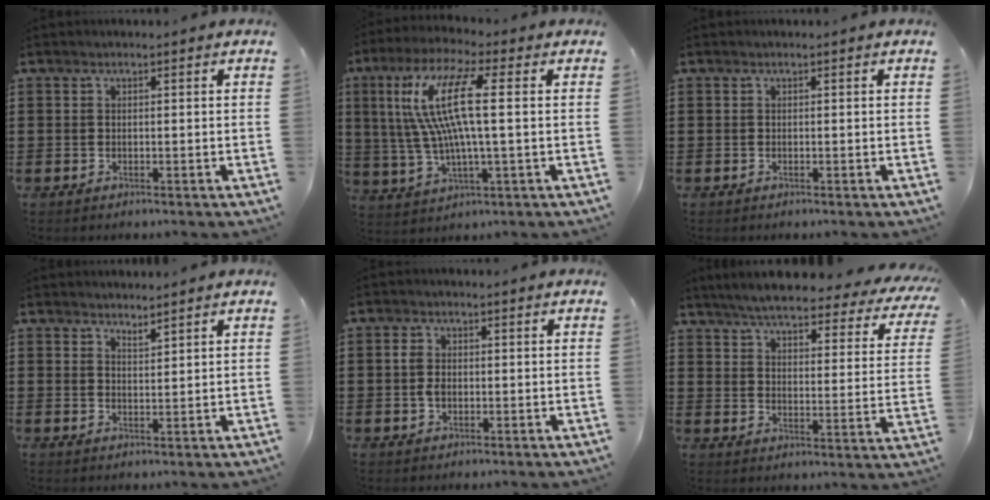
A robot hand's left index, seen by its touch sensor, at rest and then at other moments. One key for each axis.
{"total": 12.5, "fx": 2.3, "fy": 2.9, "fz": 11.9, "tx": -0.259, "ty": -0.004, "tz": 0.029}
{"total": 0.0}
{"total": 1.9, "fx": 1.9, "fy": 0.0, "fz": 0.2, "tx": -0.006, "ty": 0.000, "tz": 0.036}
{"total": 2.3, "fx": -0.2, "fy": 1.5, "fz": 1.7, "tx": -0.043, "ty": 0.003, "tz": -0.007}
{"total": 5.6, "fx": 5.2, "fy": 0.3, "fz": 2.1, "tx": -0.065, "ty": -0.032, "tz": 0.086}